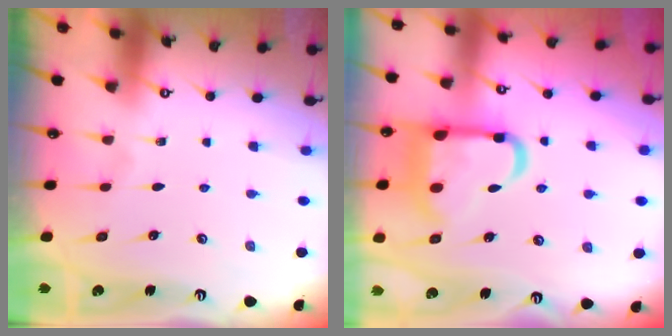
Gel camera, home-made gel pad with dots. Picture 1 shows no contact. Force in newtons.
{"total": 16.5, "press": 16.4, "slide": 1.7}